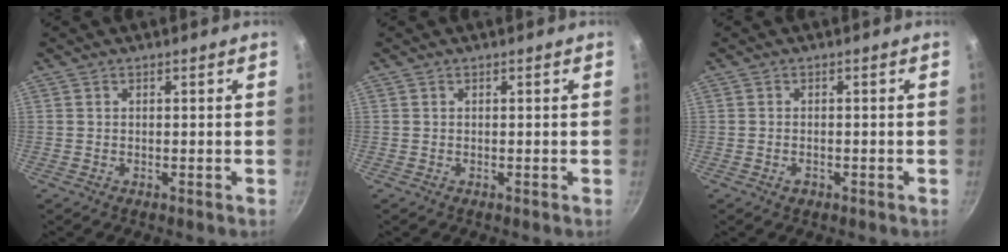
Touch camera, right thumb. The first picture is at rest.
{"total": 0.0}
{"total": 1.4, "force": [-0.7, 0.9, 0.8], "torque": [-0.014, 0.003, -0.011]}